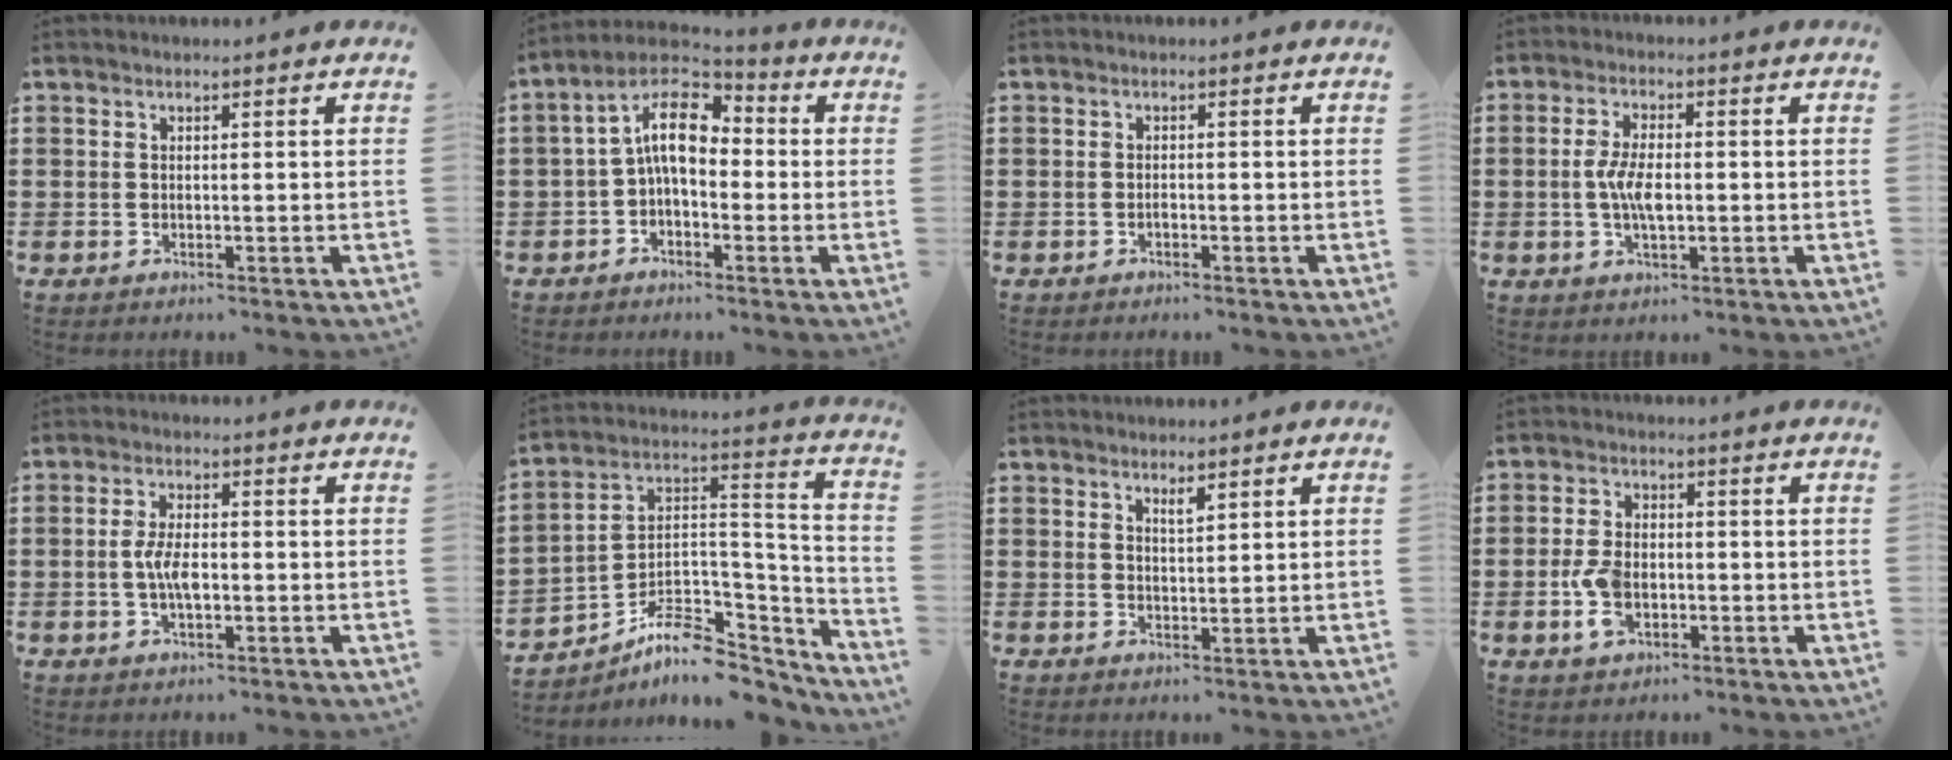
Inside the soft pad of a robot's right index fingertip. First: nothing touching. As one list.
[{"total": 8.3, "force": [0.4, 3.7, 7.4], "torque": [-0.153, 0.011, 0.002]}, {"total": 0.6, "force": [-0.4, 0.2, 0.5], "torque": [-0.010, -0.005, -0.006]}, {"total": 5.4, "force": [-0.5, 2.2, 4.9], "torque": [-0.110, -0.002, -0.016]}, {"total": 4.6, "force": [-0.7, 1.9, 4.2], "torque": [-0.089, 0.001, -0.017]}, {"total": 8.9, "force": [-6.5, 4.1, 4.4], "torque": [-0.086, 0.008, -0.123]}, {"total": 1.7, "force": [1.3, 0.3, 1.0], "torque": [-0.021, 0.000, 0.023]}, {"total": 5.4, "force": [-1.3, 3.3, 4.0], "torque": [-0.099, -0.001, -0.029]}]